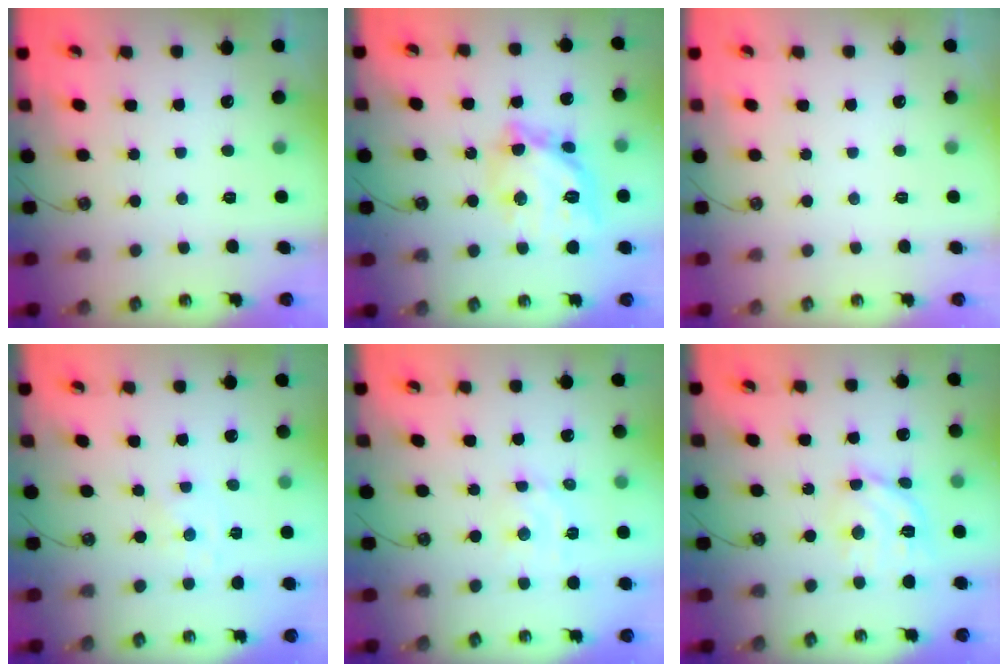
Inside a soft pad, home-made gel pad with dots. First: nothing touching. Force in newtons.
{"total": 16.6, "press": 16.5, "slide": 1.6}
{"total": 0.0}
{"total": 1.5, "press": 1.5, "slide": 0.2}
{"total": 5.4, "press": 5.4, "slide": 0.3}
{"total": 12.6, "press": 12.6, "slide": 1.1}